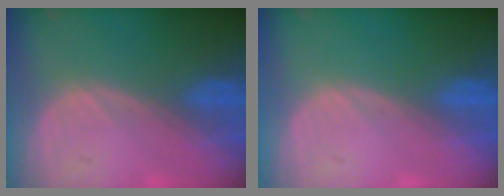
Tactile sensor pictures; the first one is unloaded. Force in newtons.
{"total": 0.0}